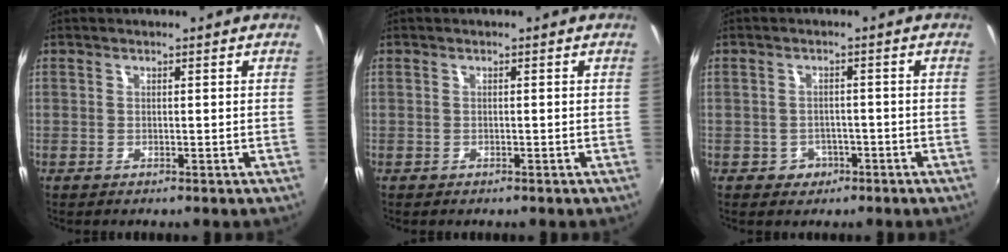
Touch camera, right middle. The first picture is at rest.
{"total": 0.6, "force": [-0.4, 0.4, 0.1], "torque": [-0.004, -0.002, -0.006]}
{"total": 3.7, "force": [-1.7, 3.2, 0.6], "torque": [-0.020, 0.005, -0.022]}